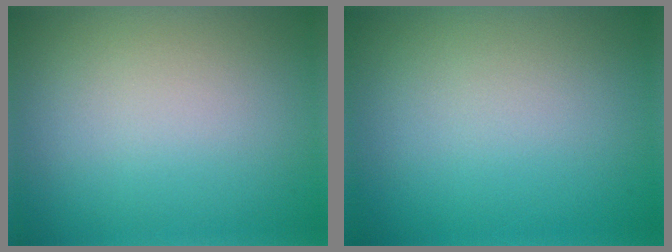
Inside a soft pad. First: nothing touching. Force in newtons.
{"total": 0.0}